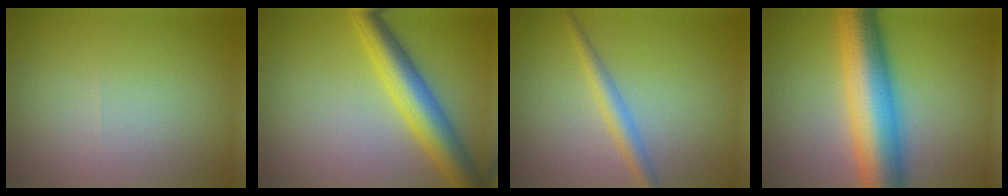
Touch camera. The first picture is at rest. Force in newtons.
{"total": 5.9, "press": 5.9, "slide": 0.2}
{"total": 2.2, "press": 2.2, "slide": 0.0}
{"total": 10.0, "press": 10.0, "slide": 0.1}